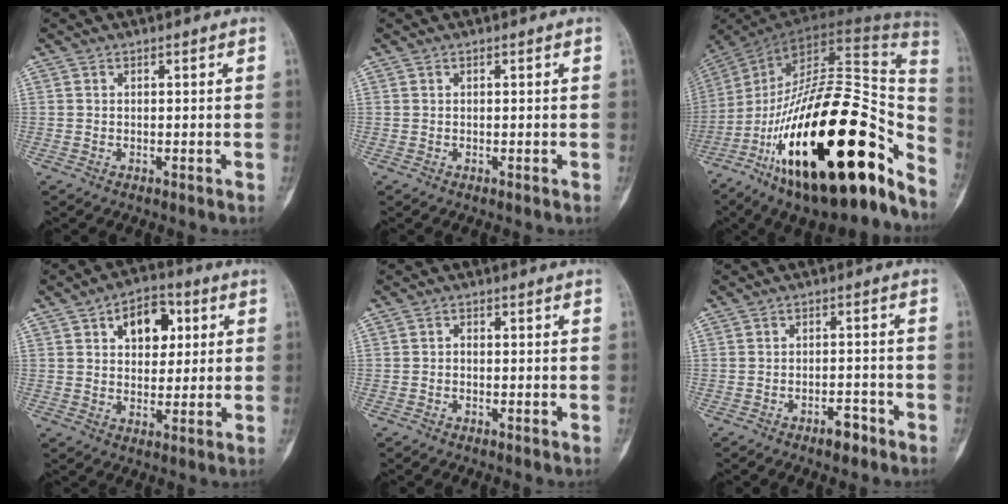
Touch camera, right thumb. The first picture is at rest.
{"total": 0.0}
{"total": 36.6, "force": [-17.1, 13.2, 29.5], "torque": [-0.406, 0.080, -0.271]}
{"total": 9.9, "force": [3.4, 6.4, 6.8], "torque": [-0.062, 0.000, 0.049]}
{"total": 0.7, "force": [-0.3, 0.5, 0.4], "torque": [-0.005, 0.002, -0.009]}
{"total": 3.5, "force": [-2.4, 1.5, 2.1], "torque": [-0.028, 0.019, -0.035]}